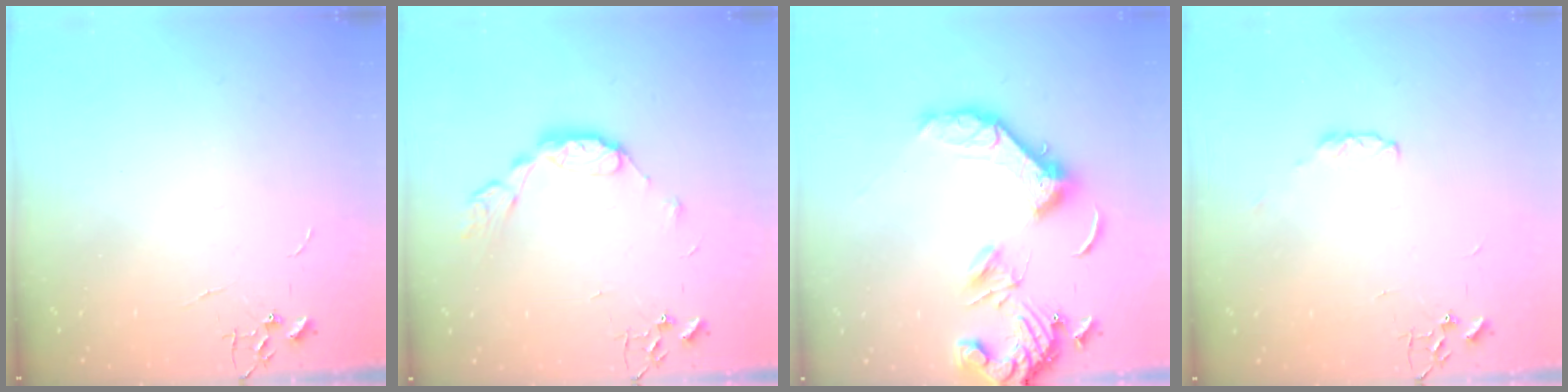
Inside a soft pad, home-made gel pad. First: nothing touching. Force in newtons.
{"total": 9.2, "press": 9.2, "slide": 0.2}
{"total": 18.0, "press": 17.9, "slide": 2.0}
{"total": 3.5, "press": 3.5, "slide": 0.5}